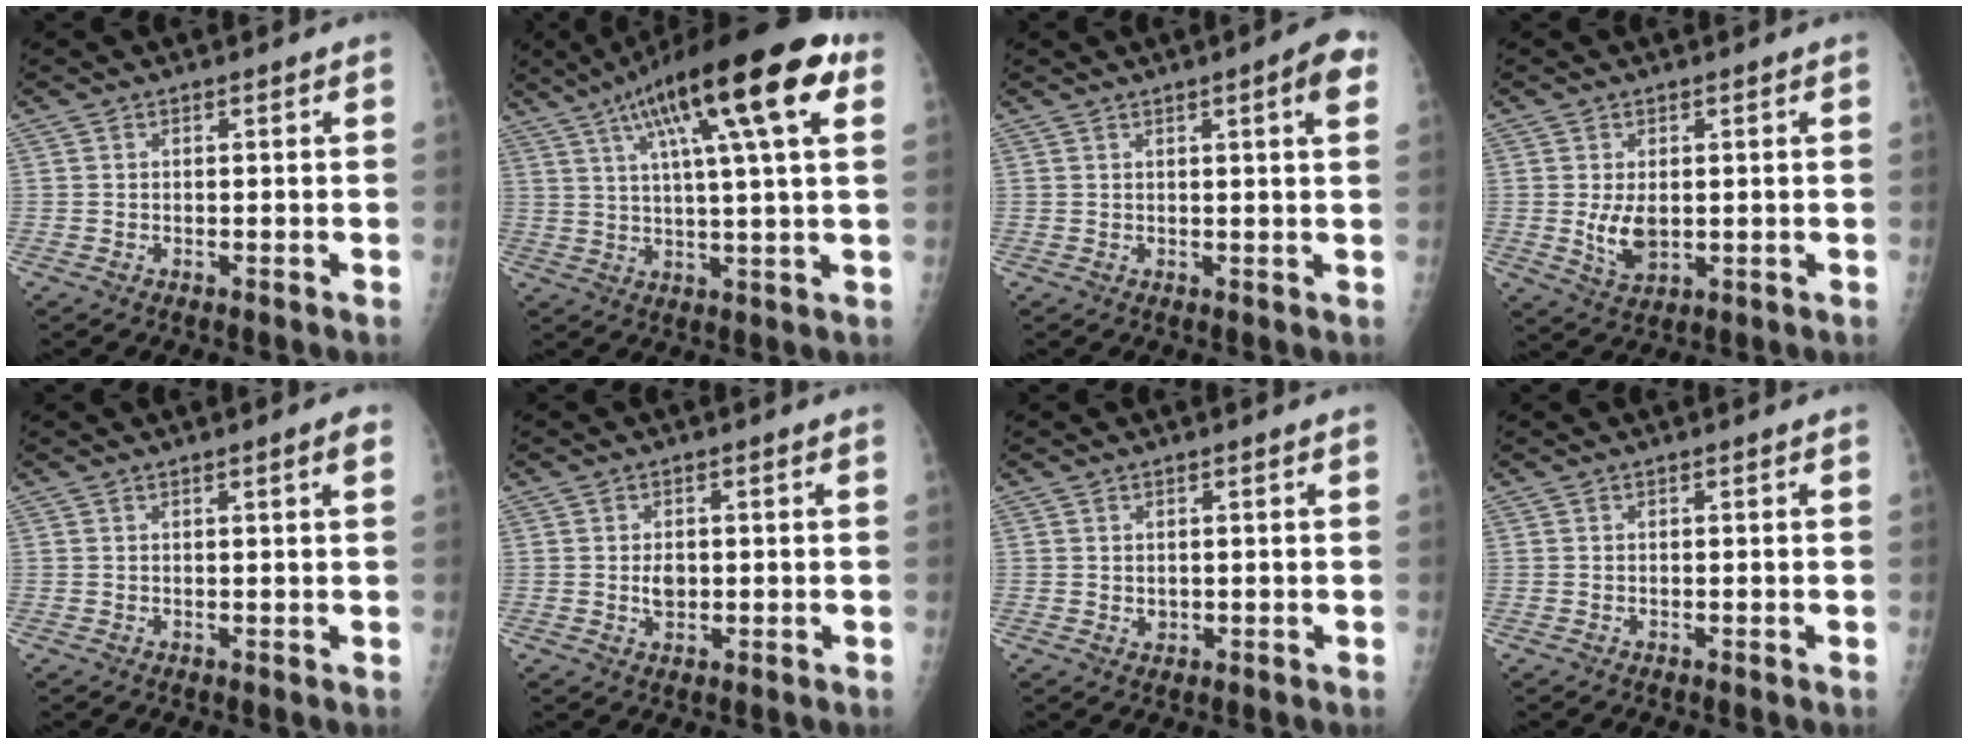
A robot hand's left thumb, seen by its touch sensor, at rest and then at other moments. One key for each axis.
{"total": 21.7, "fx": 9.7, "fy": 4.5, "fz": 18.9, "tx": -0.295, "ty": 0.010, "tz": 0.146}
{"total": 5.3, "fx": 2.2, "fy": 0.6, "fz": 4.8, "tx": -0.058, "ty": -0.003, "tz": 0.025}
{"total": 5.5, "fx": 0.0, "fy": 3.3, "fz": 4.3, "tx": -0.071, "ty": -0.014, "tz": 0.011}
{"total": 2.2, "fx": 1.0, "fy": 0.1, "fz": 1.9, "tx": -0.026, "ty": -0.001, "tz": 0.013}
{"total": 2.9, "fx": 0.0, "fy": 2.1, "fz": 2.0, "tx": -0.021, "ty": -0.001, "tz": 0.004}
{"total": 1.3, "fx": 0.2, "fy": 1.1, "fz": 0.7, "tx": -0.006, "ty": -0.002, "tz": 0.007}
{"total": 0.0}